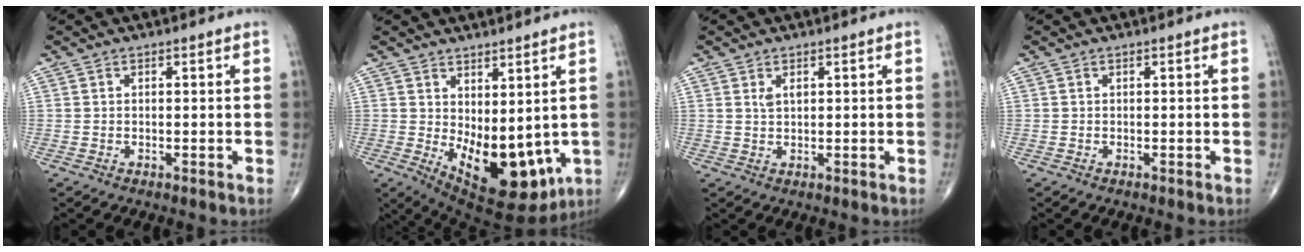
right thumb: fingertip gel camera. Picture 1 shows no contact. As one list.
[{"total": 14.4, "force": [-1.2, 7.2, 12.3], "torque": [-0.164, -0.025, 0.010]}, {"total": 1.7, "force": [0.8, 0.8, 1.3], "torque": [-0.025, 0.000, 0.019]}, {"total": 0.0}]